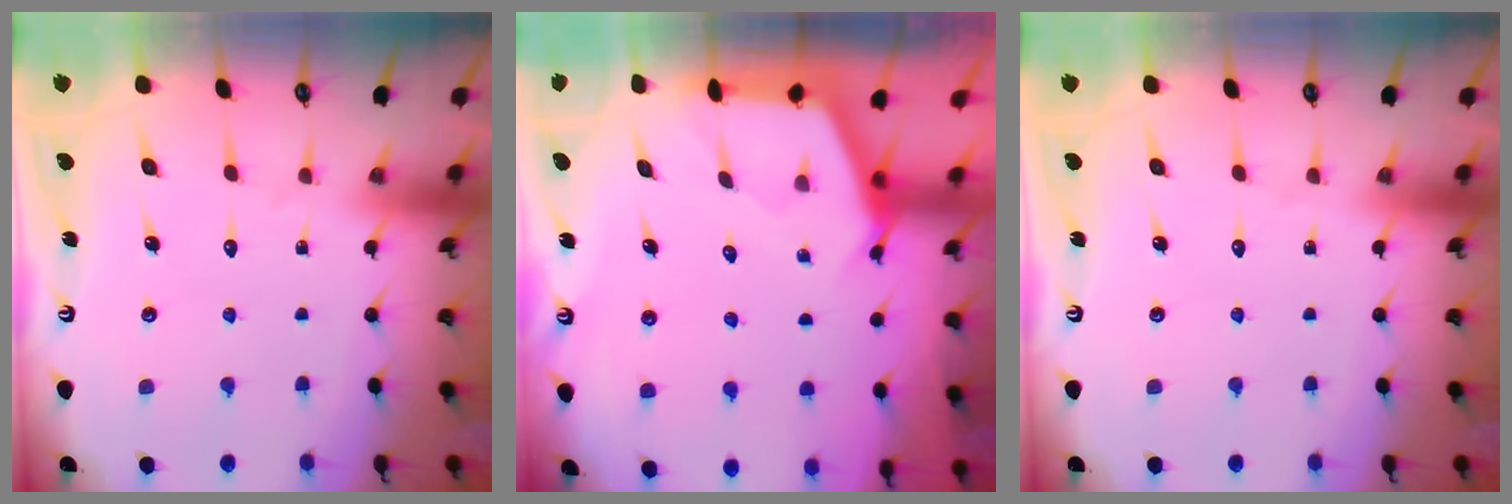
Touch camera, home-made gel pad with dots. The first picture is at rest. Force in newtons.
{"total": 2.7, "press": 2.7, "slide": 0.4}
{"total": 0.0}